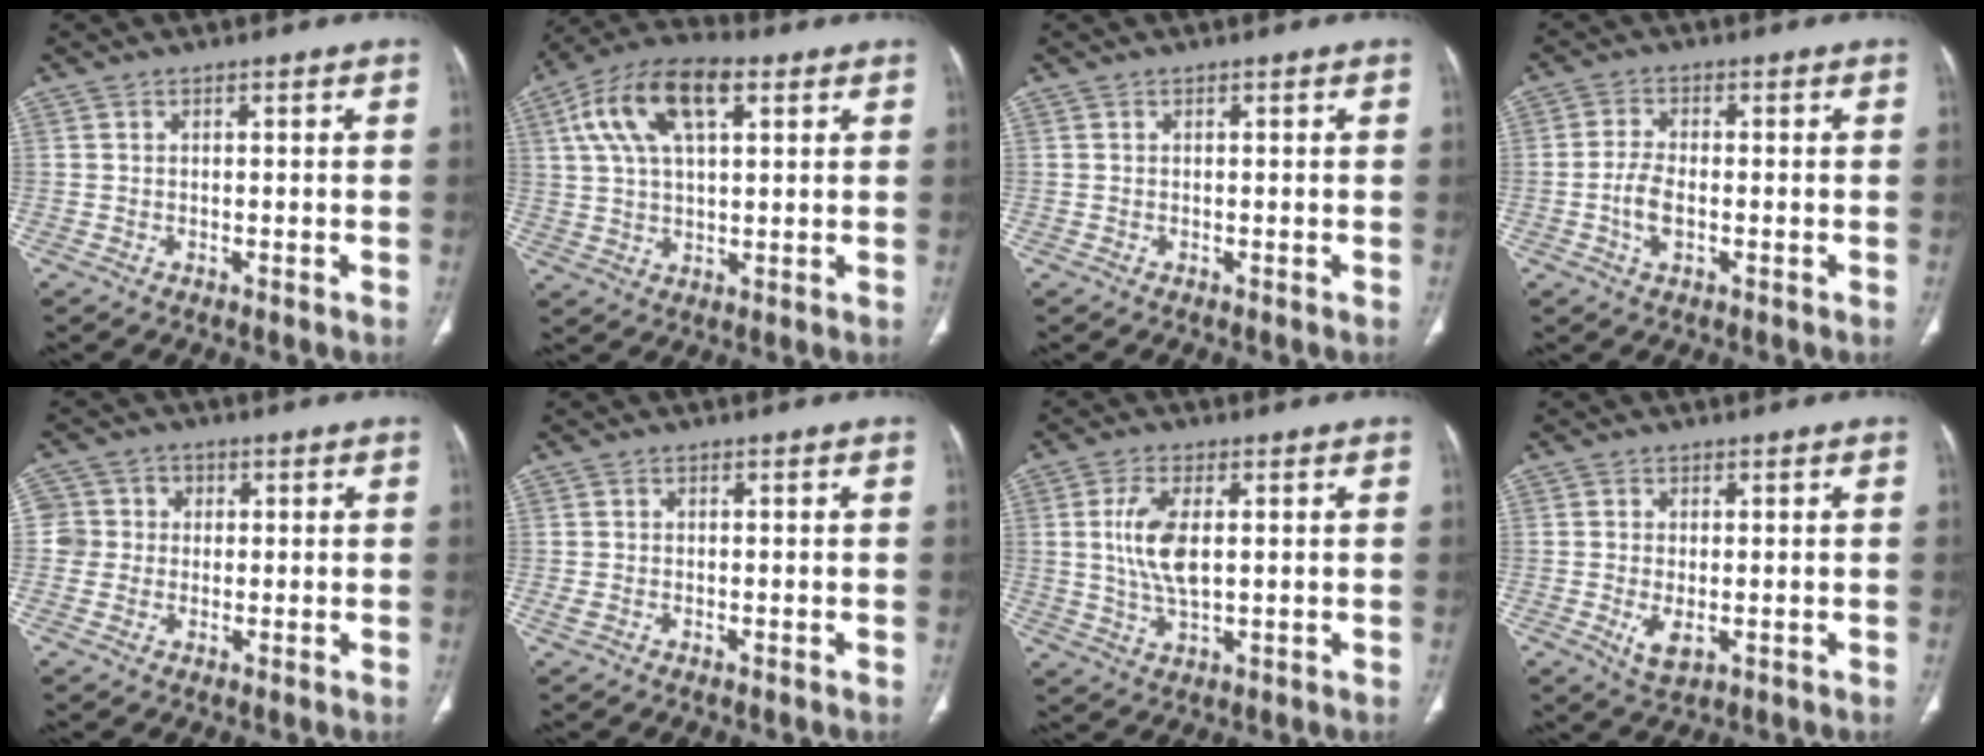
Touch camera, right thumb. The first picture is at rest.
{"total": 14.7, "force": [5.7, 7.0, 11.6], "torque": [-0.214, 0.017, 0.098]}
{"total": 0.0}
{"total": 4.7, "force": [-1.1, 2.4, 3.9], "torque": [-0.083, 0.007, -0.021]}
{"total": 5.1, "force": [0.4, 5.0, 0.4], "torque": [0.025, 0.012, 0.003]}
{"total": 1.3, "force": [-0.4, 0.7, 1.0], "torque": [-0.029, 0.002, -0.003]}
{"total": 8.3, "force": [1.2, 3.7, 7.3], "torque": [-0.155, -0.007, 0.027]}
{"total": 4.1, "force": [-0.9, 2.1, 3.5], "torque": [-0.065, -0.009, -0.007]}